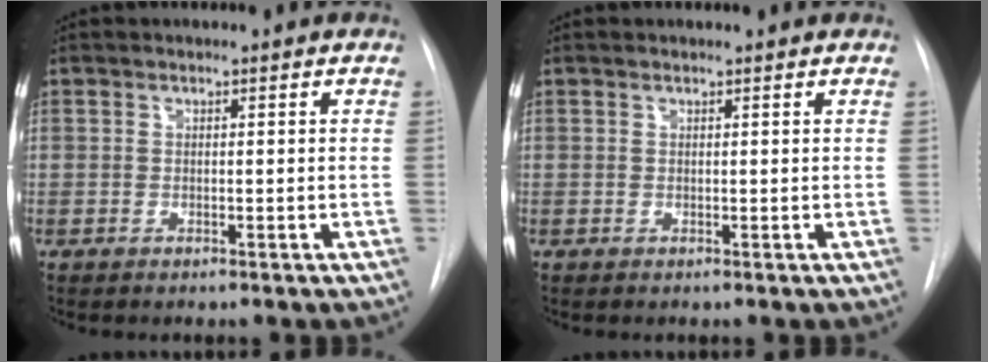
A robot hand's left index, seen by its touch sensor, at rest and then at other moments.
{"total": 1.1, "force": [1.1, 0.1, 0.2], "torque": [-0.011, 0.008, 0.015]}